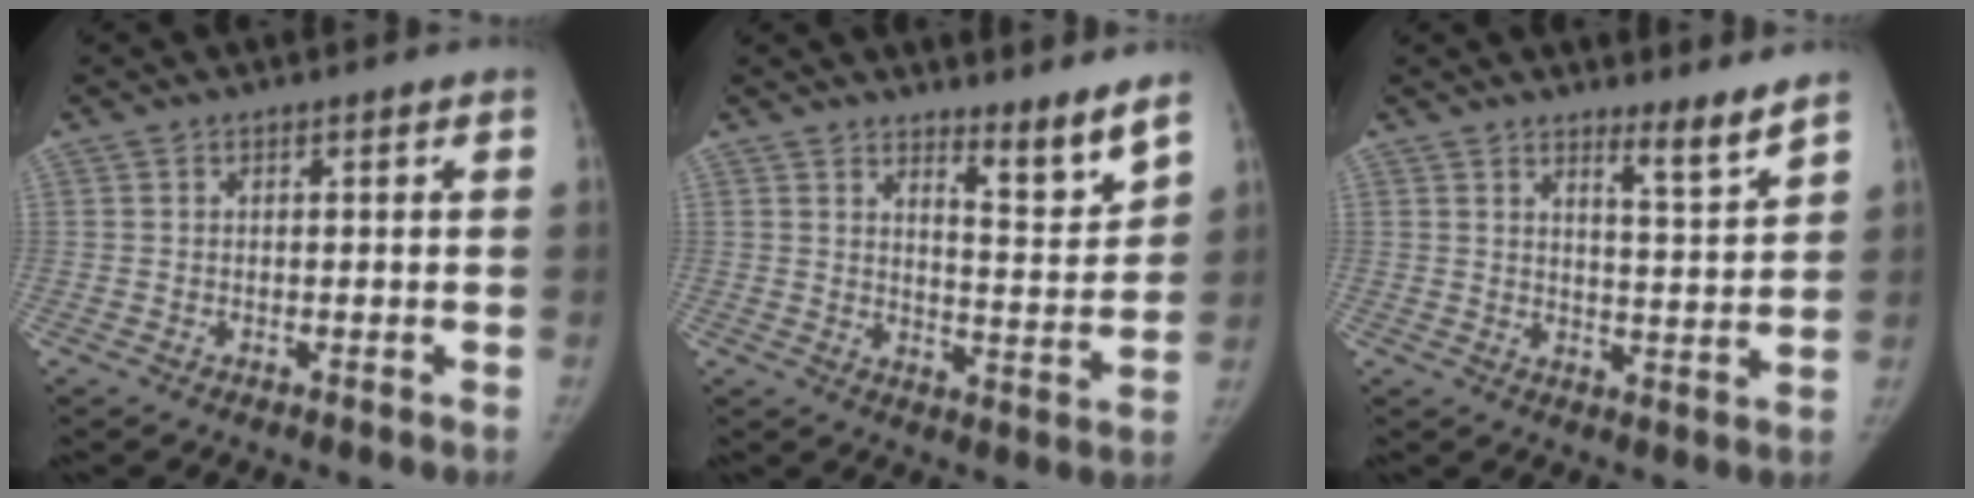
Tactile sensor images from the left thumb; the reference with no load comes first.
{"total": 6.8, "force": [5.8, 0.7, 3.6], "torque": [-0.041, -0.061, 0.090]}
{"total": 5.2, "force": [4.4, -0.1, 2.9], "torque": [-0.041, -0.051, 0.070]}